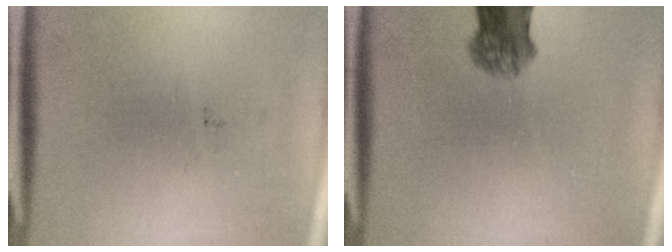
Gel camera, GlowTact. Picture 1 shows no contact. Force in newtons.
{"total": 5.1}